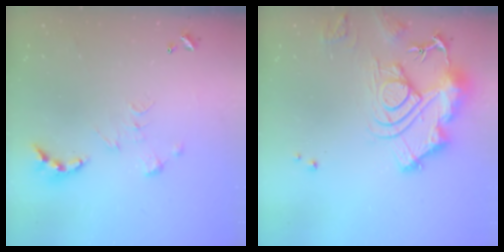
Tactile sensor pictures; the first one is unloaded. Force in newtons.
{"total": 16.2, "press": 16.1, "slide": 1.7}